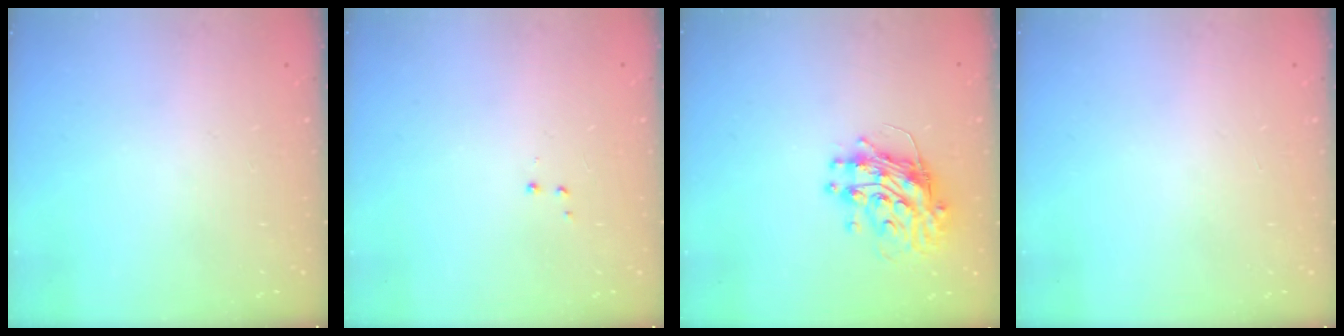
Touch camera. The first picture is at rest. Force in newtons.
{"total": 2.8, "press": 2.7, "slide": 0.5}
{"total": 12.0, "press": 11.9, "slide": 1.2}
{"total": 0.0}